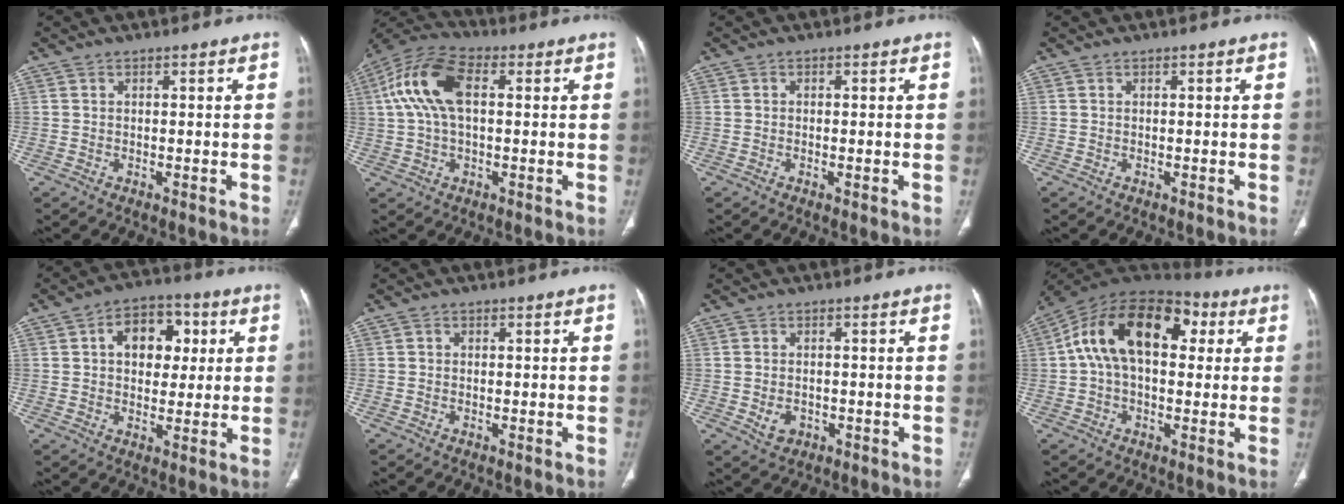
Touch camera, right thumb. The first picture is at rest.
{"total": 12.8, "force": [2.3, 6.9, 10.5], "torque": [-0.224, 0.032, 0.037]}
{"total": 1.0, "force": [-0.3, 0.3, 1.0], "torque": [-0.020, -0.003, -0.006]}
{"total": 0.0}
{"total": 11.1, "force": [2.8, 7.6, 7.5], "torque": [-0.072, 0.008, 0.039]}
{"total": 0.6, "force": [0.0, 0.5, 0.2], "torque": [0.000, 0.002, 0.000]}
{"total": 3.5, "force": [-1.0, 2.6, 2.0], "torque": [-0.028, 0.003, -0.007]}
{"total": 19.3, "force": [4.4, 11.5, 14.8], "torque": [-0.230, 0.042, 0.061]}